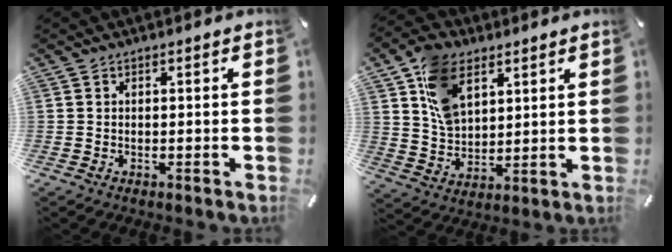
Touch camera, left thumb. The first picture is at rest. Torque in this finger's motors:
{"motor_torque": [1.75, 1.78, 1.38, -0.96, 0.32]}